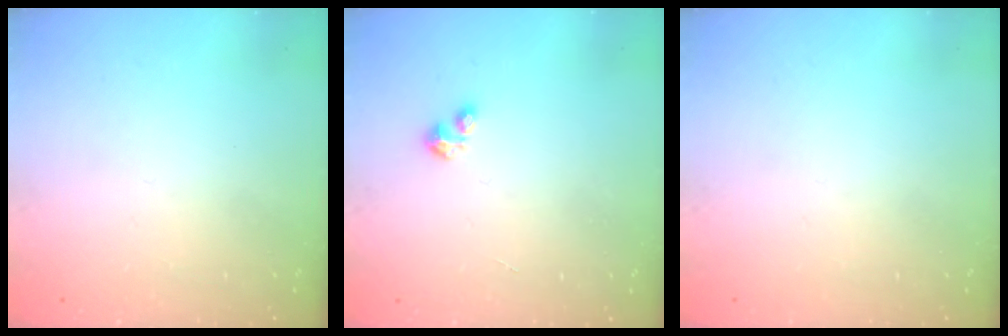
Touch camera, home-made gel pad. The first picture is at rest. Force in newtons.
{"total": 1.7, "press": 1.6, "slide": 0.3}
{"total": 0.0}